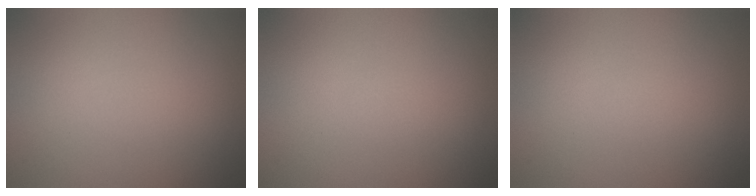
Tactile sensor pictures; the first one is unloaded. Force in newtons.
{"total": 0.0}
{"total": 0.0}